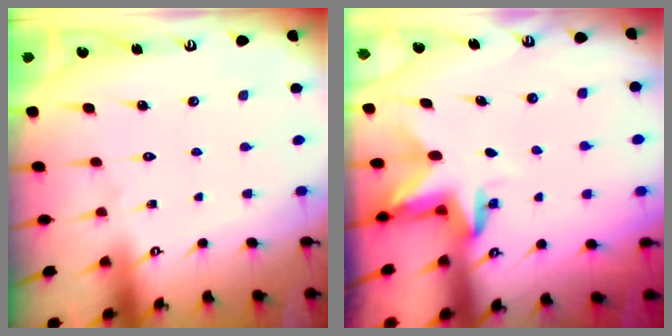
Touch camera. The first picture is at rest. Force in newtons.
{"total": 3.2, "press": 3.2, "slide": 0.2}